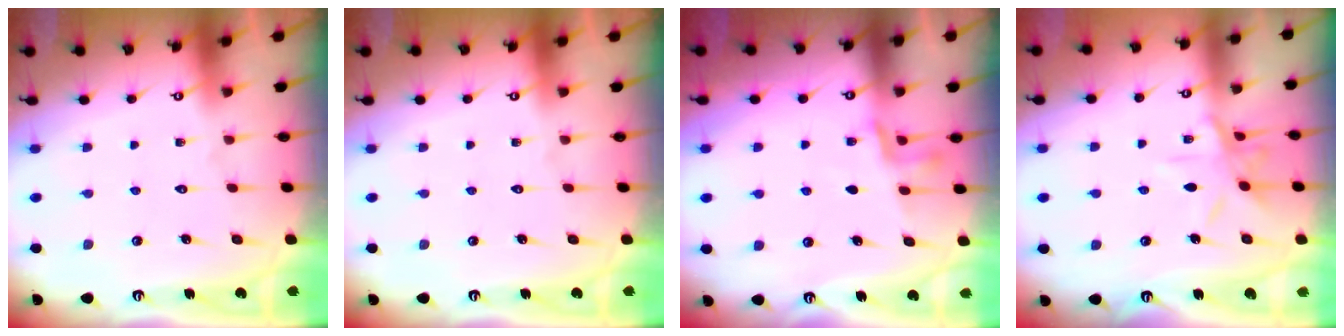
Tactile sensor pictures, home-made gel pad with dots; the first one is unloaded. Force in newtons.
{"total": 0.0}
{"total": 5.3, "press": 5.2, "slide": 1.2}
{"total": 8.5, "press": 8.5, "slide": 0.6}